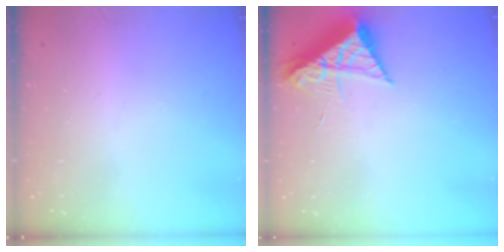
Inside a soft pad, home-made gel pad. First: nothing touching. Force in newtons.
{"total": 9.4, "press": 9.4, "slide": 0.5}